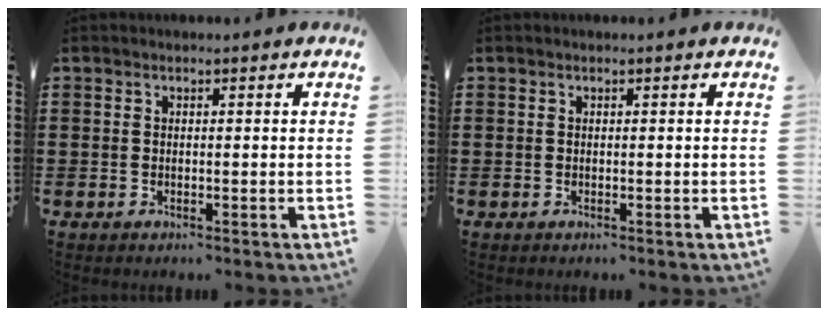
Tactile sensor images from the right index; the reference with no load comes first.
{"total": 0.0}